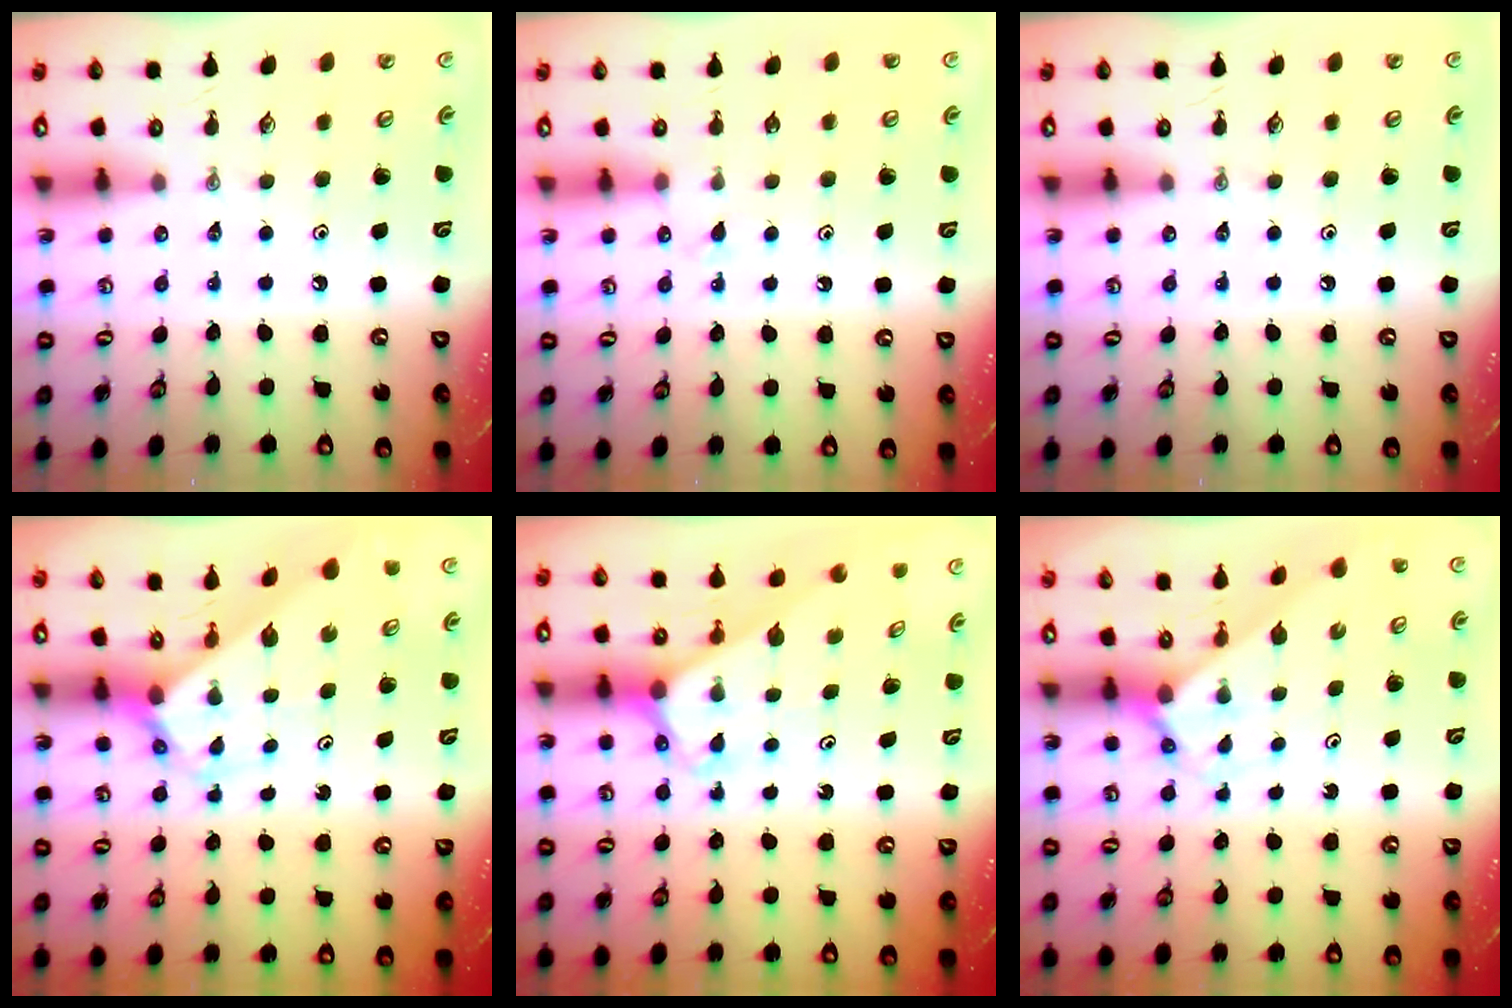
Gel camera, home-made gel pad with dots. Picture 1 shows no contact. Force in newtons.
{"total": 6.3, "press": 6.3, "slide": 0.7}
{"total": 0.0}
{"total": 2.7, "press": 2.7, "slide": 0.3}
{"total": 2.8, "press": 2.8, "slide": 0.2}
{"total": 2.6, "press": 2.6, "slide": 0.2}